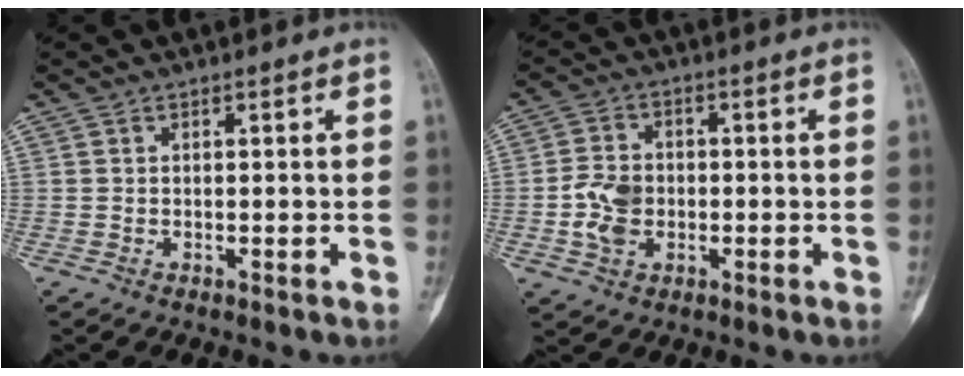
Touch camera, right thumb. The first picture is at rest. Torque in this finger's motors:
{"motor_torque": [0.04, 0.04, 0.68, -0.16, 0.04]}